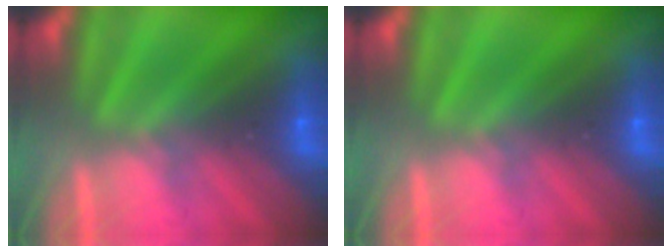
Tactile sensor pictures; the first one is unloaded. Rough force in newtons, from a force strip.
{"total": 0.0}